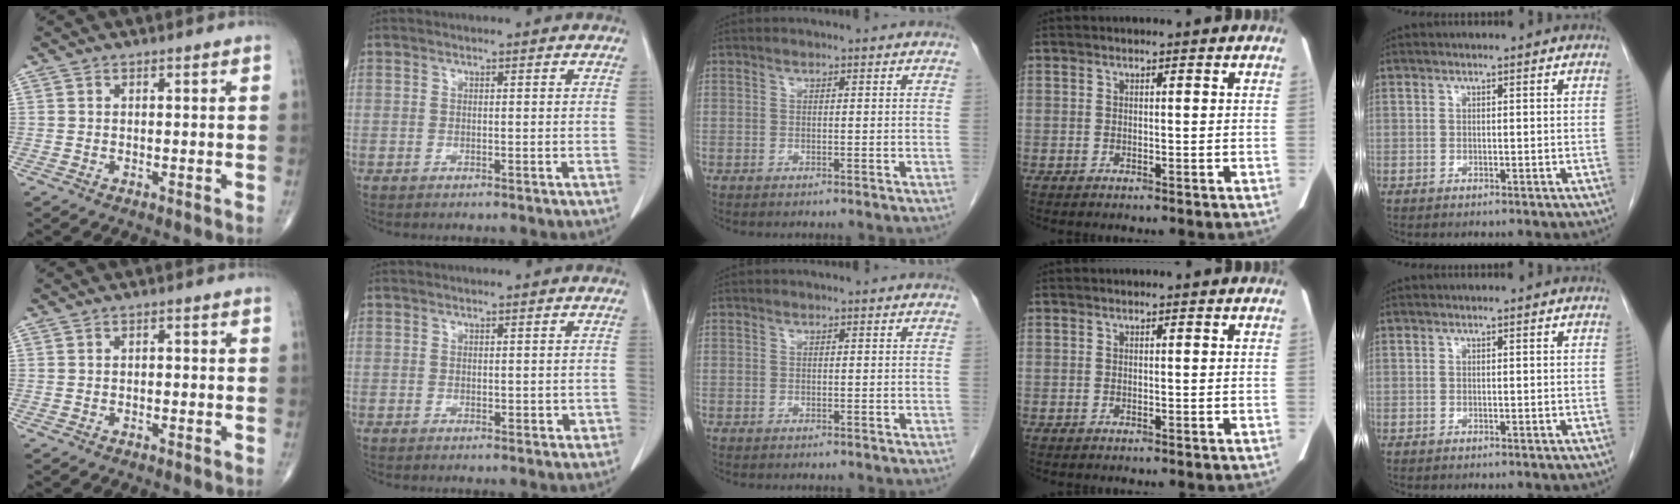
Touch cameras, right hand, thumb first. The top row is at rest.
{"thumb": {"total": 0.7, "force": [-0.2, 0.4, 0.4], "torque": [-0.002, 0.004, -0.006]}, "index": {"total": 1.7, "force": [-0.1, 1.2, 1.2], "torque": [-0.011, 0.000, 0.004]}}